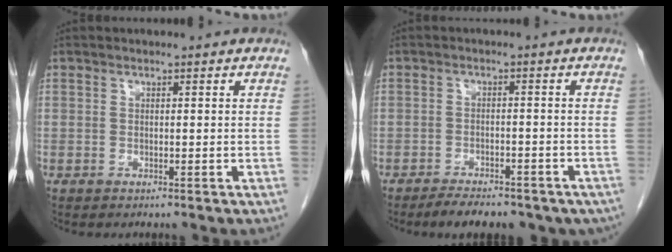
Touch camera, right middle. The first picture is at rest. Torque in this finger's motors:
{"motor_torque": [0.87, -0.80, 0.05, 0.05]}